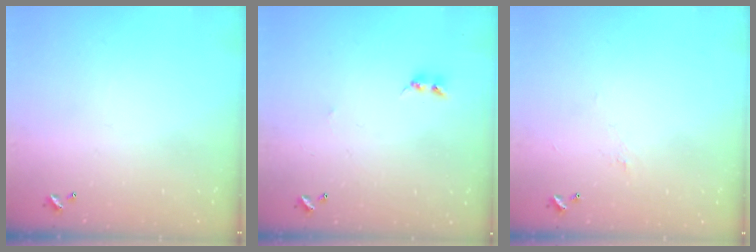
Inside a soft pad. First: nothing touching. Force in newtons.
{"total": 2.5, "press": 2.5, "slide": 0.4}
{"total": 1.6, "press": 1.5, "slide": 0.5}